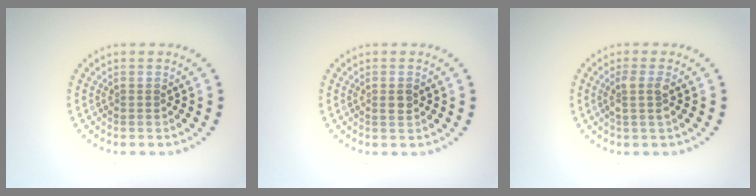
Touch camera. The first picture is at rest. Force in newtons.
{"total": 1.1, "press": 1.1, "slide": 0.3}
{"total": 1.8, "press": 1.5, "slide": 1.0}